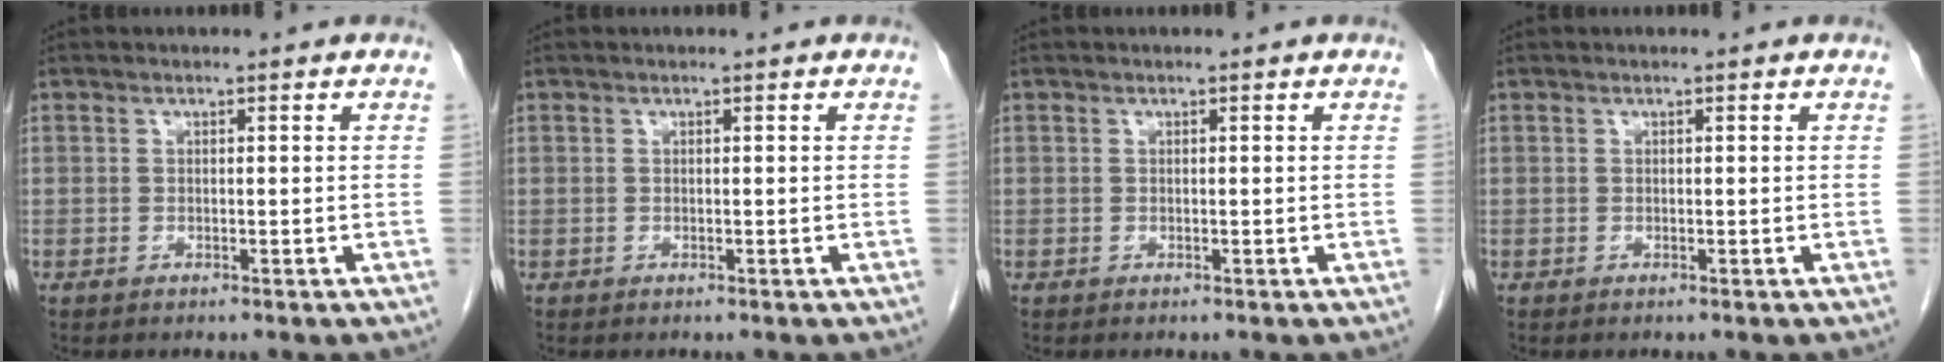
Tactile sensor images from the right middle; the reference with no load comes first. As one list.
[{"total": 0.0}, {"total": 0.0}, {"total": 0.0}]